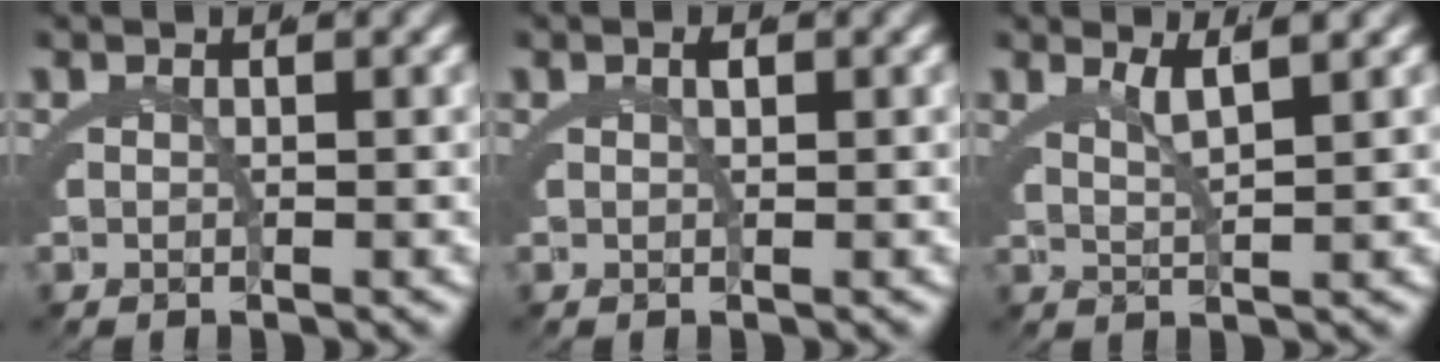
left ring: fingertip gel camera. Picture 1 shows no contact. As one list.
[{"total": 0.7, "force": [0.3, 0.0, 0.6], "torque": [-0.007, 0.002, 0.006]}, {"total": 2.5, "force": [1.8, -0.9, 1.5], "torque": [-0.025, -0.006, 0.039]}]